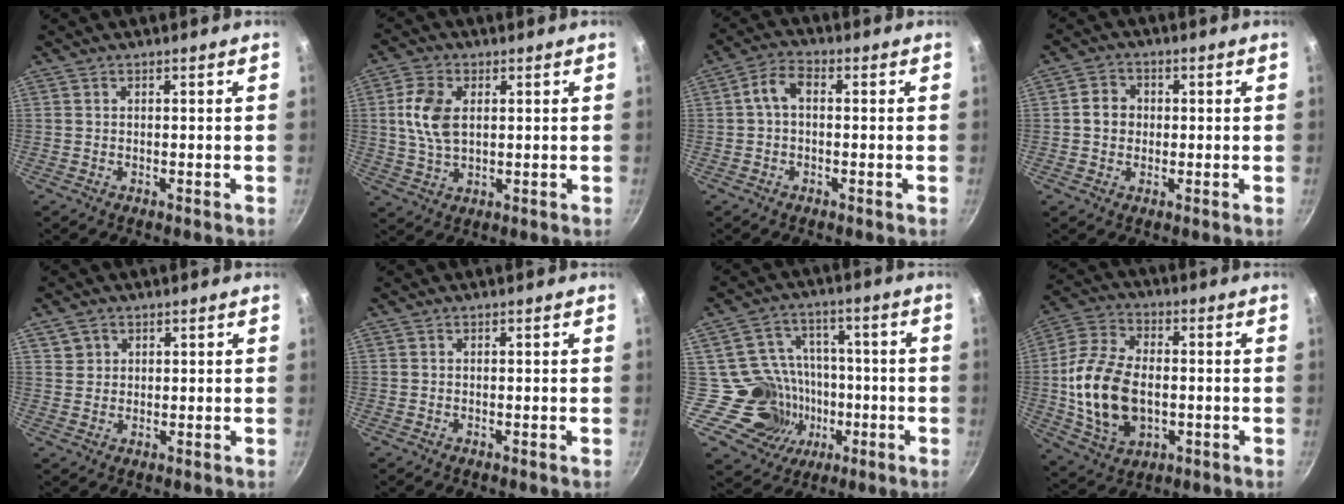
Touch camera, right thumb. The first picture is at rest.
{"total": 8.6, "force": [1.6, 5.2, 6.6], "torque": [-0.122, -0.001, 0.029]}
{"total": 4.7, "force": [-0.1, 3.0, 3.6], "torque": [-0.070, 0.023, -0.009]}
{"total": 4.6, "force": [0.1, 4.1, 2.0], "torque": [-0.011, 0.009, -0.008]}
{"total": 2.8, "force": [1.3, 2.5, 0.6], "torque": [0.004, 0.005, 0.023]}
{"total": 0.0}
{"total": 14.4, "force": [-2.9, 13.6, 3.7], "torque": [-0.014, 0.042, -0.037]}
{"total": 17.2, "force": [-1.5, 11.2, 13.0], "torque": [-0.242, 0.016, -0.023]}